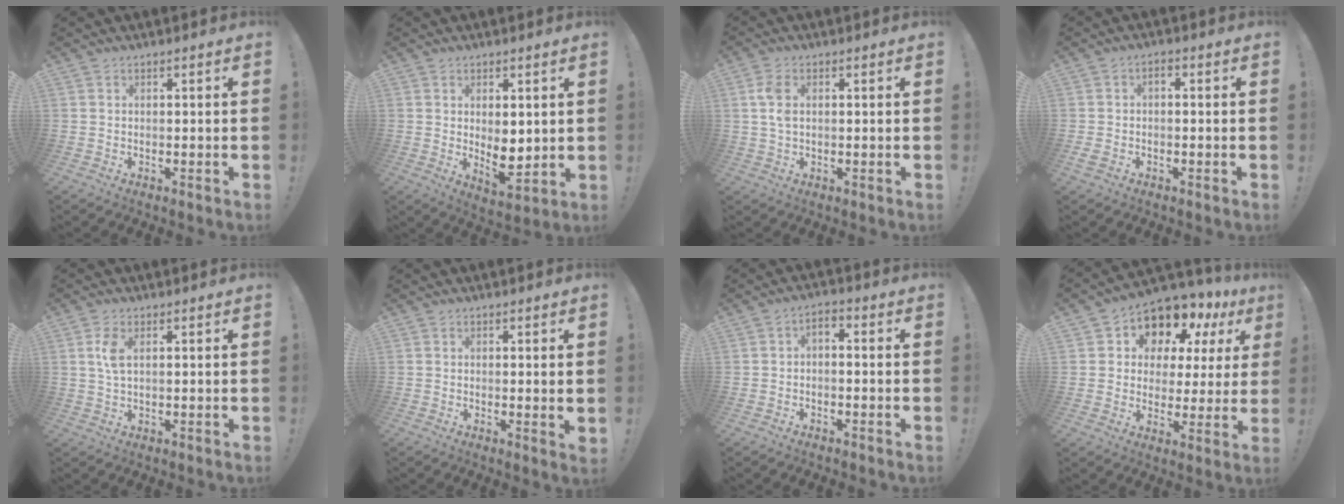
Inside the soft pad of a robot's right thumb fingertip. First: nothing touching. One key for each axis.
{"total": 7.1, "fx": 0.7, "fy": 4.1, "fz": 5.8, "tx": -0.076, "ty": -0.018, "tz": 0.019}
{"total": 4.9, "fx": 1.1, "fy": 2.9, "fz": 3.8, "tx": -0.067, "ty": 0.001, "tz": 0.017}
{"total": 2.4, "fx": -1.1, "fy": 1.4, "fz": 1.7, "tx": -0.038, "ty": 0.004, "tz": -0.021}
{"total": 4.5, "fx": 1.3, "fy": 2.0, "fz": 3.8, "tx": -0.068, "ty": -0.006, "tz": 0.018}
{"total": 1.6, "fx": 0.9, "fy": 0.0, "fz": 1.3, "tx": -0.009, "ty": -0.007, "tz": 0.012}
{"total": 2.6, "fx": -1.6, "fy": 1.2, "fz": 1.7, "tx": -0.038, "ty": 0.005, "tz": -0.031}
{"total": 10.3, "fx": 7.0, "fy": 6.5, "fz": 3.7, "tx": -0.052, "ty": -0.066, "tz": 0.127}